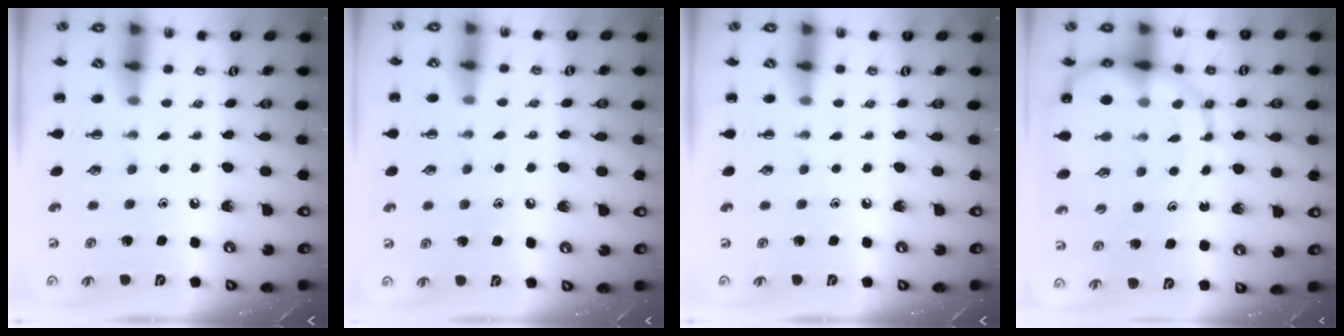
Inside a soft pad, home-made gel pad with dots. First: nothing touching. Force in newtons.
{"total": 6.7, "press": 6.5, "slide": 1.9}
{"total": 0.0}
{"total": 13.6, "press": 13.2, "slide": 3.5}